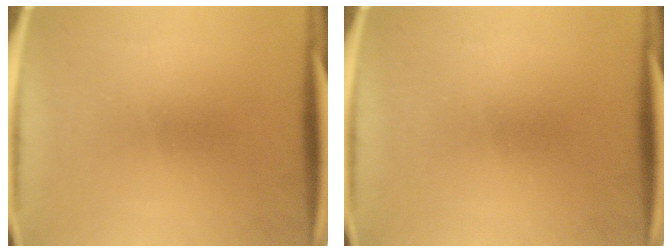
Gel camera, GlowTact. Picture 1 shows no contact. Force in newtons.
{"total": 0.0}